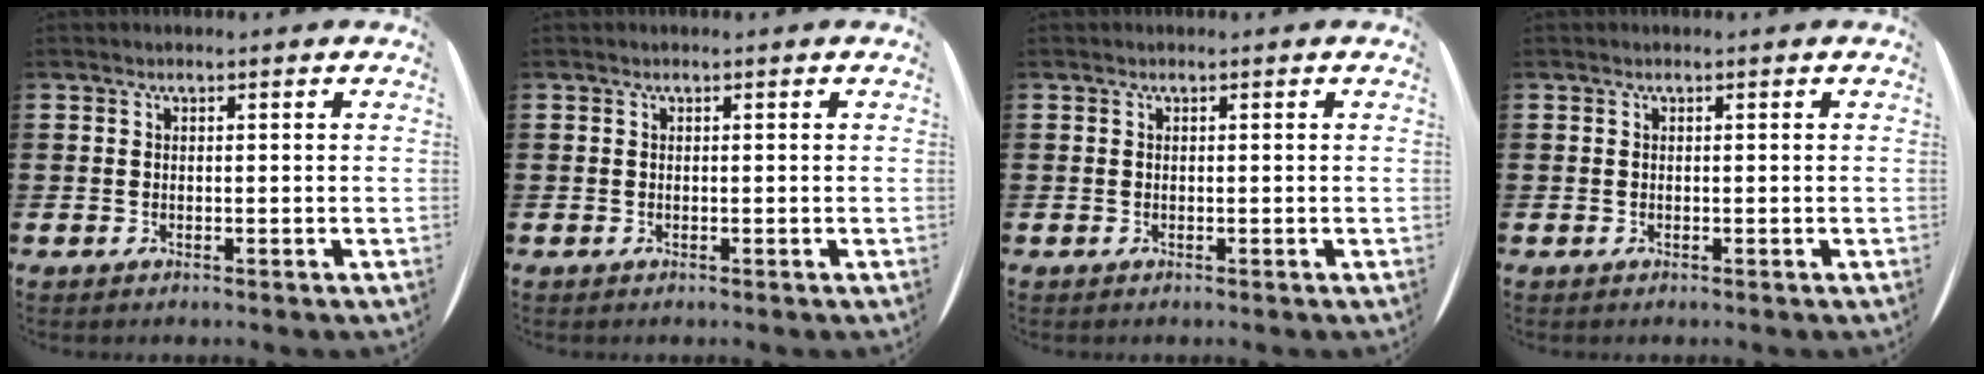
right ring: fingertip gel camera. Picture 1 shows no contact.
{"total": 0.0}
{"total": 0.0}
{"total": 0.0}